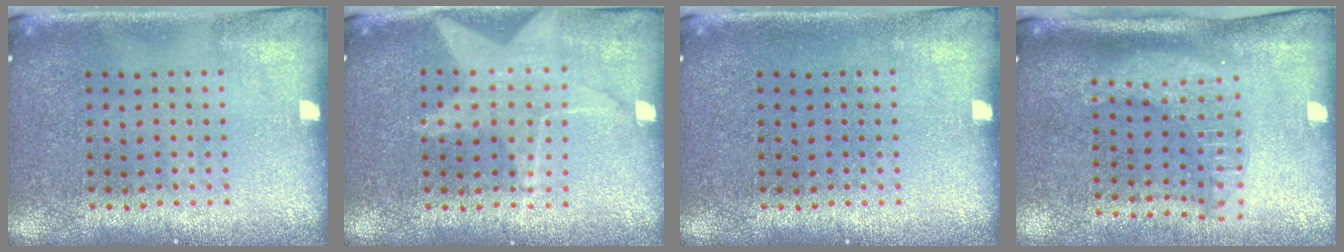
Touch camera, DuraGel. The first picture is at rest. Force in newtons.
{"total": 1.4, "press": 1.3, "slide": 0.4}
{"total": 0.0}
{"total": 1.9, "press": 1.6, "slide": 1.1}